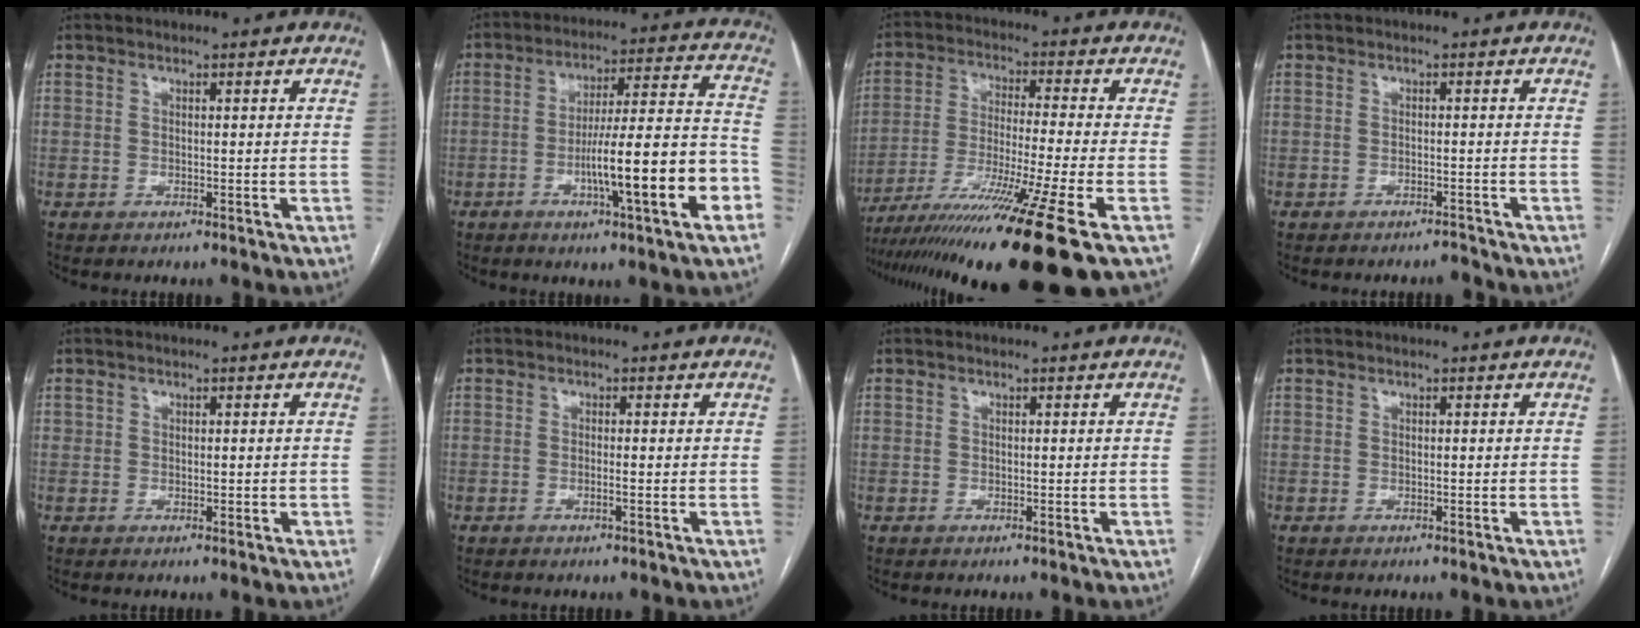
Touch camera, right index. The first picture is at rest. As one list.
[{"total": 16.2, "force": [-5.7, 0.5, 15.1], "torque": [-0.235, 0.008, -0.086]}, {"total": 19.2, "force": [-12.9, -2.3, 14.0], "torque": [-0.217, -0.054, -0.221]}, {"total": 1.3, "force": [-1.3, 0.1, 0.0], "torque": [0.000, -0.005, -0.016]}, {"total": 0.9, "force": [0.1, 0.8, 0.5], "torque": [-0.008, 0.006, 0.005]}, {"total": 0.9, "force": [-0.4, -0.1, 0.8], "torque": [-0.014, 0.001, -0.007]}, {"total": 0.0}, {"total": 0.0}]